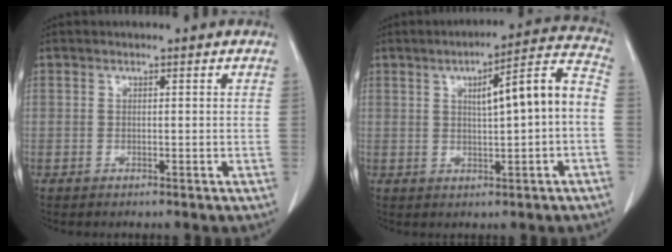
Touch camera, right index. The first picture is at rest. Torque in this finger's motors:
{"motor_torque": [0.82, -0.24, 0.46, 0.10]}